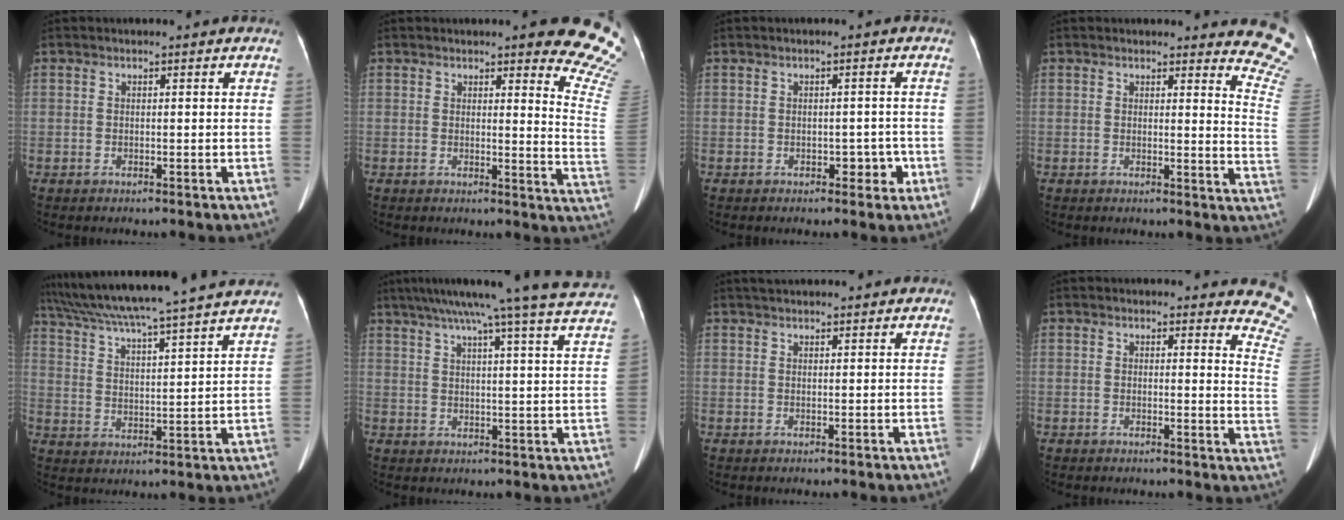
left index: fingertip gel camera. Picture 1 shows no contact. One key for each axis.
{"total": 12.0, "fx": 10.5, "fy": 1.1, "fz": 5.7, "tx": -0.042, "ty": -0.087, "tz": 0.084}
{"total": 2.5, "fx": -1.1, "fy": 1.6, "fz": 1.5, "tx": -0.014, "ty": 0.003, "tz": -0.013}
{"total": 9.0, "fx": 8.9, "fy": 0.6, "fz": 1.3, "tx": 0.016, "ty": -0.097, "tz": 0.052}
{"total": 22.8, "fx": 20.1, "fy": -0.8, "fz": 10.8, "tx": -0.193, "ty": 0.001, "tz": 0.291}
{"total": 24.0, "fx": 21.1, "fy": -1.0, "fz": 11.4, "tx": -0.187, "ty": -0.019, "tz": 0.267}
{"total": 5.6, "fx": 5.1, "fy": 0.9, "fz": 2.0, "tx": -0.030, "ty": 0.036, "tz": 0.071}
{"total": 8.2, "fx": 8.0, "fy": 1.0, "fz": 1.5, "tx": 0.012, "ty": -0.073, "tz": 0.043}